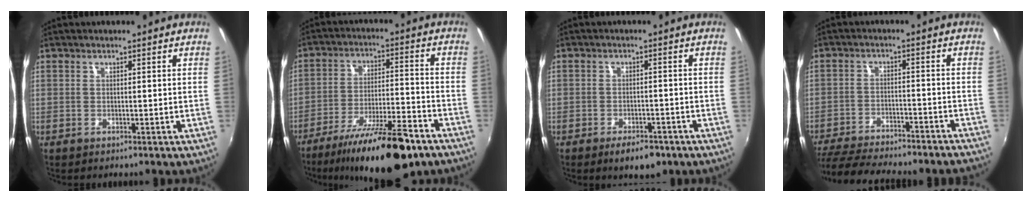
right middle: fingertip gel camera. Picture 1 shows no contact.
{"total": 19.1, "force": [-14.0, 4.1, 12.4], "torque": [-0.219, -0.024, -0.217]}
{"total": 5.4, "force": [-3.7, 2.6, 2.9], "torque": [-0.059, 0.000, -0.049]}
{"total": 20.2, "force": [-17.7, 3.6, 9.0], "torque": [-0.184, -0.028, -0.252]}